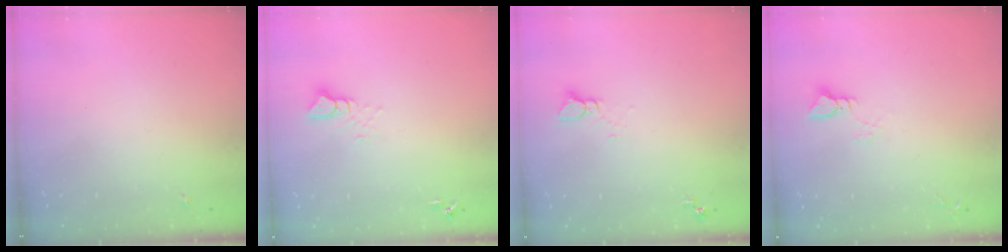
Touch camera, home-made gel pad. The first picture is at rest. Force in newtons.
{"total": 4.7, "press": 4.7, "slide": 0.4}
{"total": 2.7, "press": 2.7, "slide": 0.2}
{"total": 3.9, "press": 3.9, "slide": 0.4}